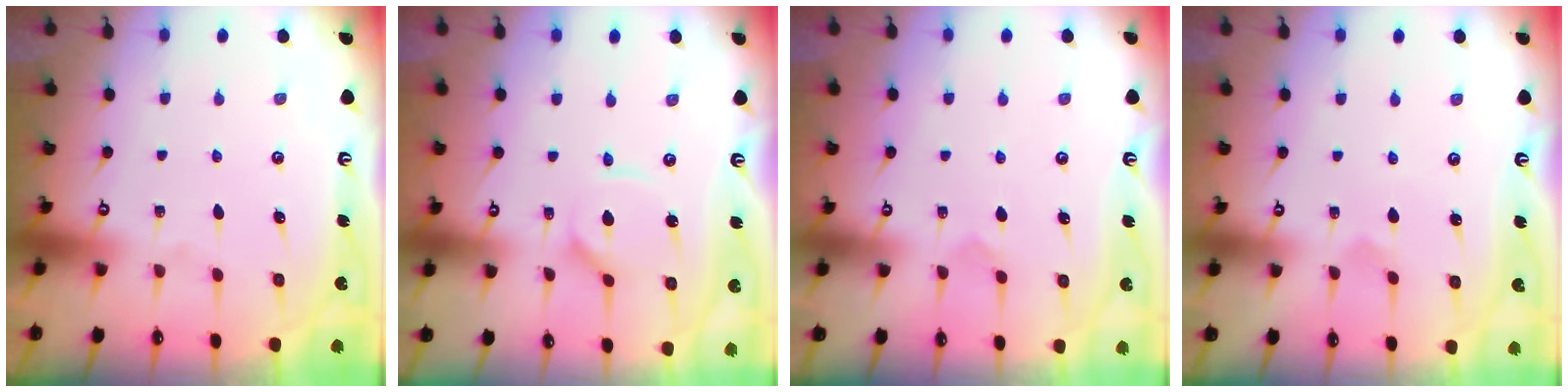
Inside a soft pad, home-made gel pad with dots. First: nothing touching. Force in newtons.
{"total": 3.7, "press": 3.7, "slide": 0.5}
{"total": 3.1, "press": 3.0, "slide": 0.3}
{"total": 3.2, "press": 3.2, "slide": 0.2}